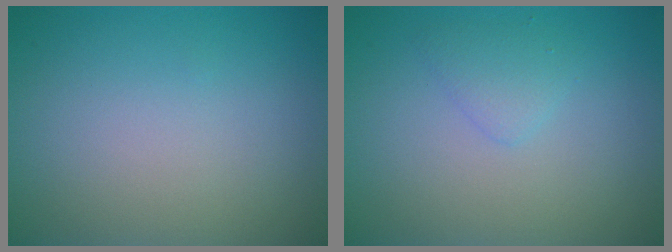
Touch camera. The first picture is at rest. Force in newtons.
{"total": 1.4, "press": 1.4, "slide": 0.1}